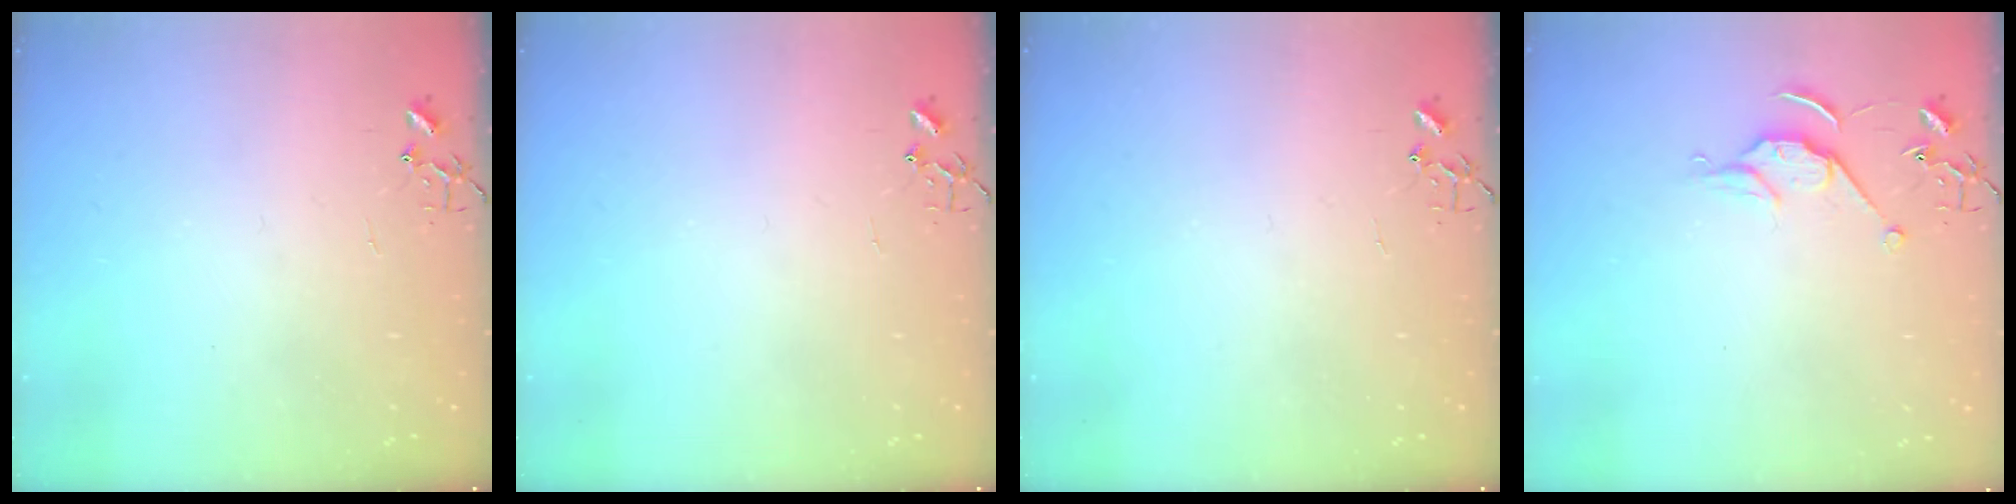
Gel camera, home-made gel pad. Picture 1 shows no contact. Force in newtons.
{"total": 0.0}
{"total": 0.0}
{"total": 7.3, "press": 7.3, "slide": 0.5}